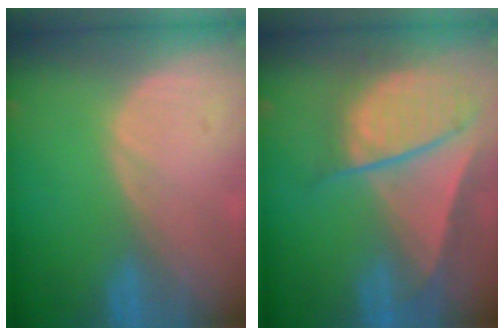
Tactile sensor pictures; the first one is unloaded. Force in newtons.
{"total": 9.4, "press": 8.1, "slide": 4.7}